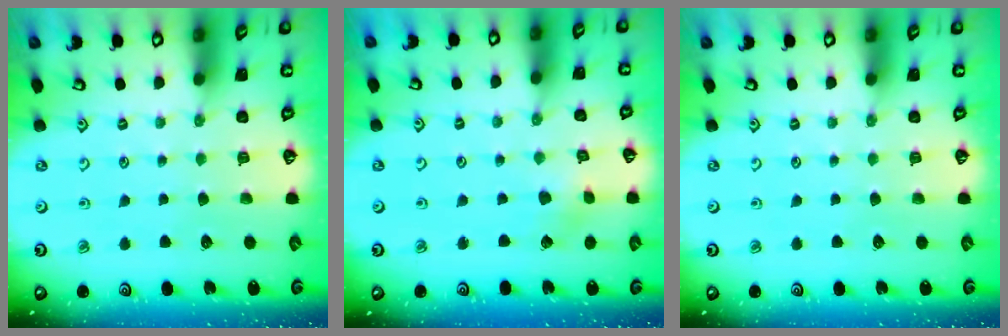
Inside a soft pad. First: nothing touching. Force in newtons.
{"total": 1.9, "press": 1.9, "slide": 0.2}
{"total": 0.0}